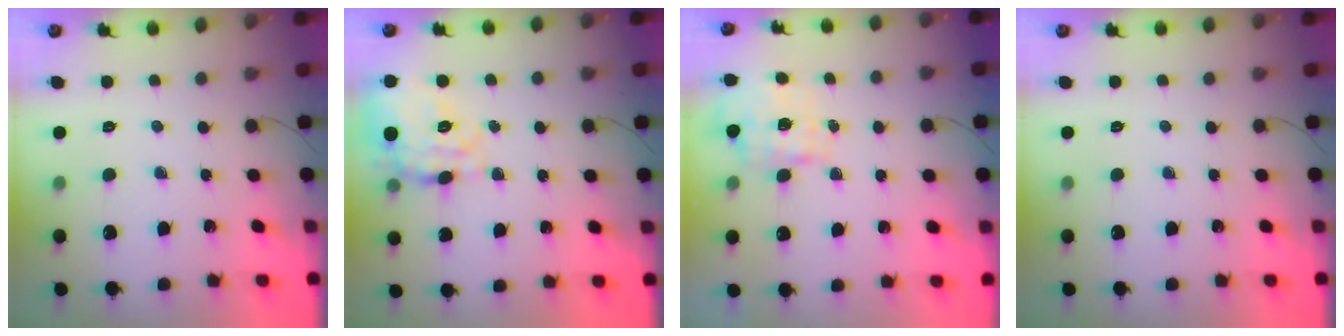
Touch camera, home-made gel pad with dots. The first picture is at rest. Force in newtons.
{"total": 16.4, "press": 16.4, "slide": 1.0}
{"total": 1.1, "press": 1.0, "slide": 0.5}
{"total": 0.0}